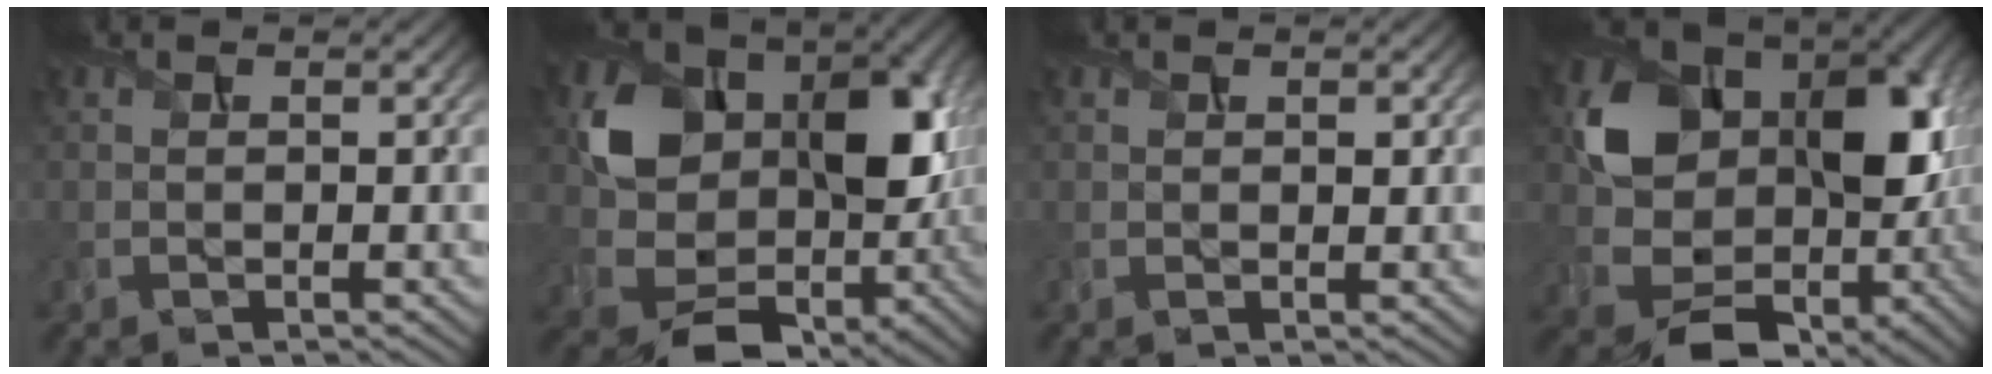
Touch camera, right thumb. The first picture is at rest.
{"total": 14.7, "force": [0.4, 11.1, 9.7], "torque": [-0.155, -0.019, 0.008]}
{"total": 1.0, "force": [0.5, 0.6, 0.6], "torque": [-0.011, -0.002, 0.013]}
{"total": 16.3, "force": [0.3, 12.3, 10.7], "torque": [-0.183, -0.027, 0.014]}